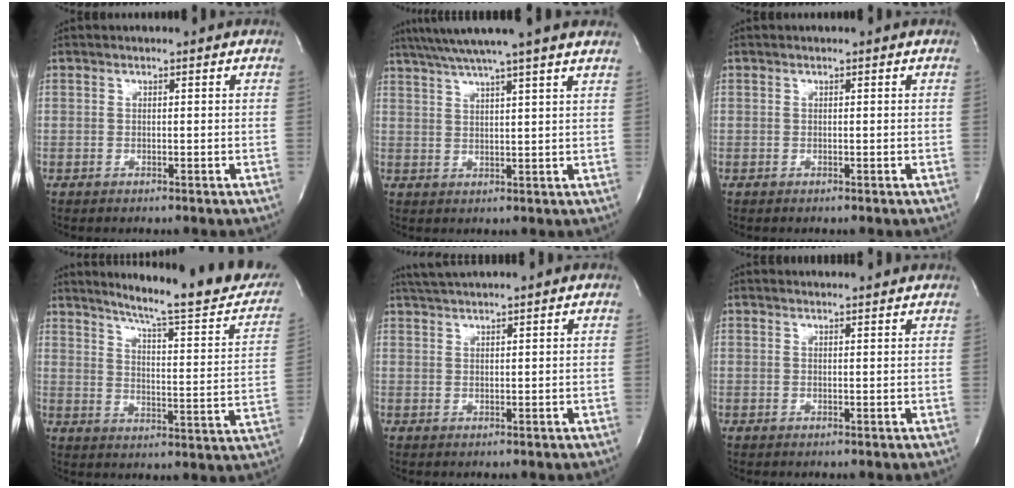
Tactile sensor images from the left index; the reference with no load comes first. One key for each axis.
{"total": 13.2, "fx": 11.1, "fy": -1.1, "fz": 7.0, "tx": -0.126, "ty": 0.025, "tz": 0.147}
{"total": 0.0}
{"total": 21.4, "fx": 18.4, "fy": 1.6, "fz": 10.7, "tx": -0.146, "ty": -0.050, "tz": 0.231}
{"total": 3.7, "fx": 3.3, "fy": -0.9, "fz": 1.3, "tx": -0.022, "ty": 0.018, "tz": 0.064}
{"total": 4.5, "fx": 4.4, "fy": 0.2, "fz": 0.9, "tx": -0.016, "ty": 0.018, "tz": 0.048}